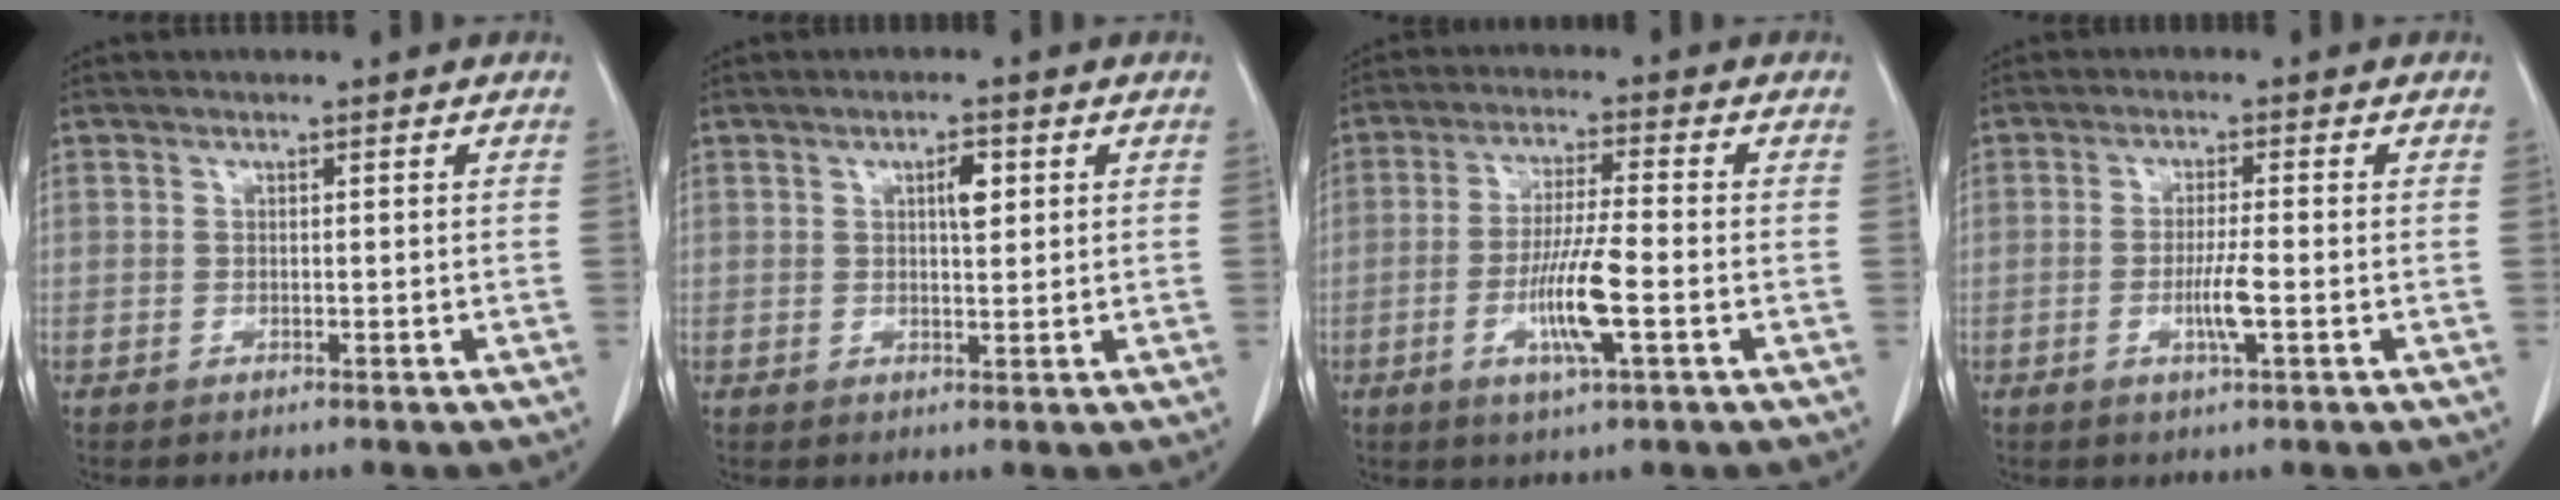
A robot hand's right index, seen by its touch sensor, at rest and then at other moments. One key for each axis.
{"total": 3.0, "fx": 1.0, "fy": 0.9, "fz": 2.6, "tx": -0.045, "ty": 0.002, "tz": 0.017}
{"total": 8.3, "fx": -2.6, "fy": 0.2, "fz": 7.9, "tx": -0.150, "ty": -0.009, "tz": -0.052}
{"total": 4.0, "fx": -1.2, "fy": 0.0, "fz": 3.8, "tx": -0.072, "ty": -0.006, "tz": -0.023}